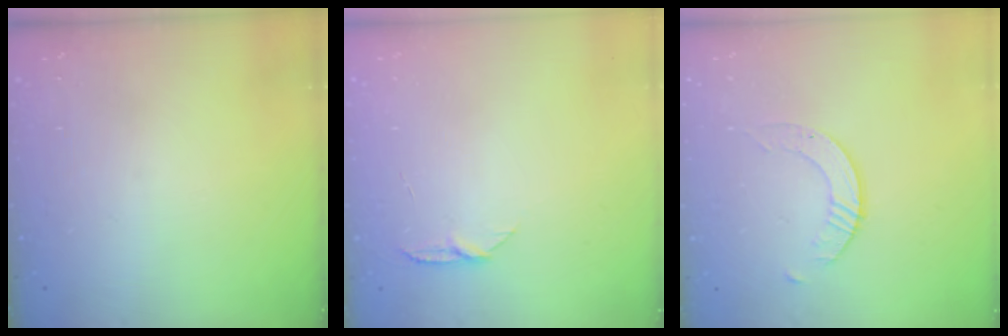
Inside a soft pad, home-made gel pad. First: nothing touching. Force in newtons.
{"total": 5.1, "press": 5.1, "slide": 0.6}
{"total": 1.7, "press": 1.7, "slide": 0.2}